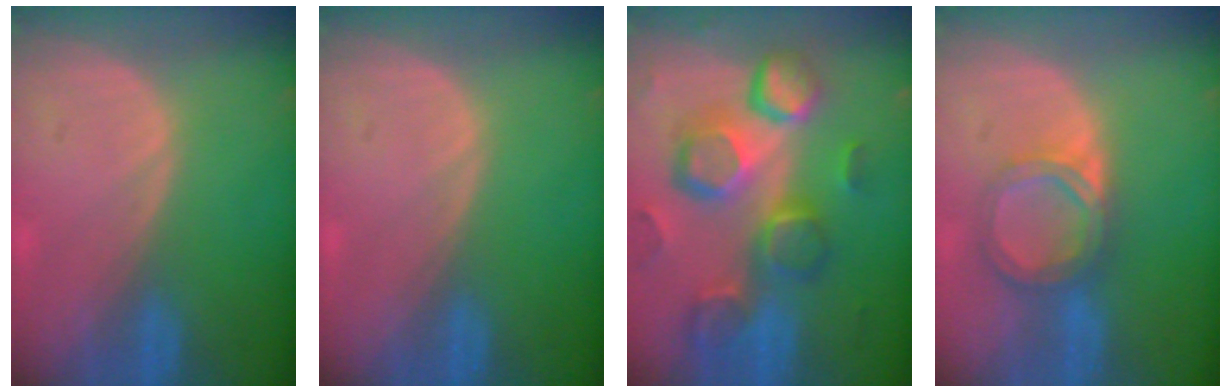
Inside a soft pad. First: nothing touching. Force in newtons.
{"total": 0.0}
{"total": 12.8, "press": 11.2, "slide": 6.2}
{"total": 5.8, "press": 5.3, "slide": 2.4}